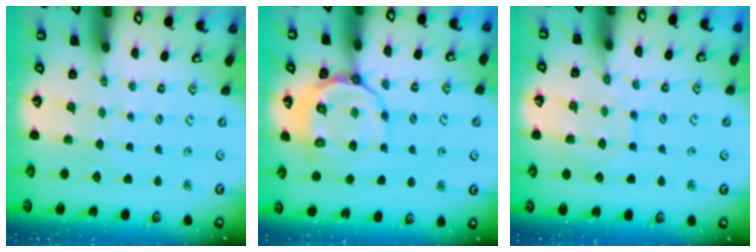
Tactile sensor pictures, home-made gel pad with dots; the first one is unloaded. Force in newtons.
{"total": 12.1, "press": 12.0, "slide": 2.0}
{"total": 9.7, "press": 9.7, "slide": 0.8}